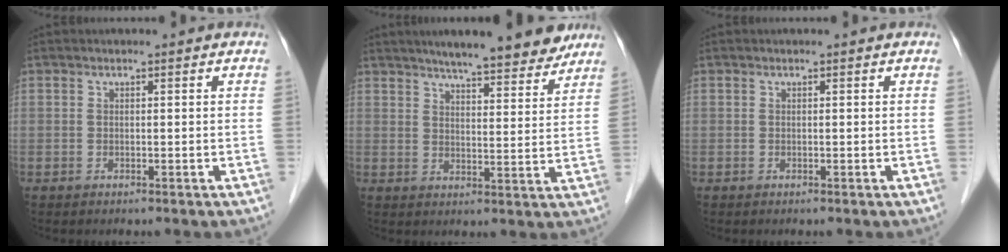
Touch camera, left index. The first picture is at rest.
{"total": 13.9, "force": [11.8, 2.0, 7.0], "torque": [-0.094, 0.001, 0.160]}
{"total": 0.0}